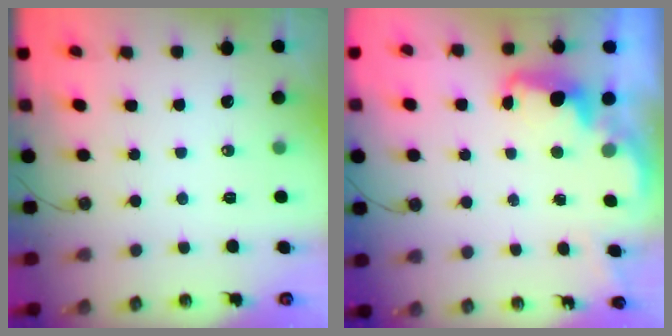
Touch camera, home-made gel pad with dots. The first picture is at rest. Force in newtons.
{"total": 2.6, "press": 2.6, "slide": 0.5}